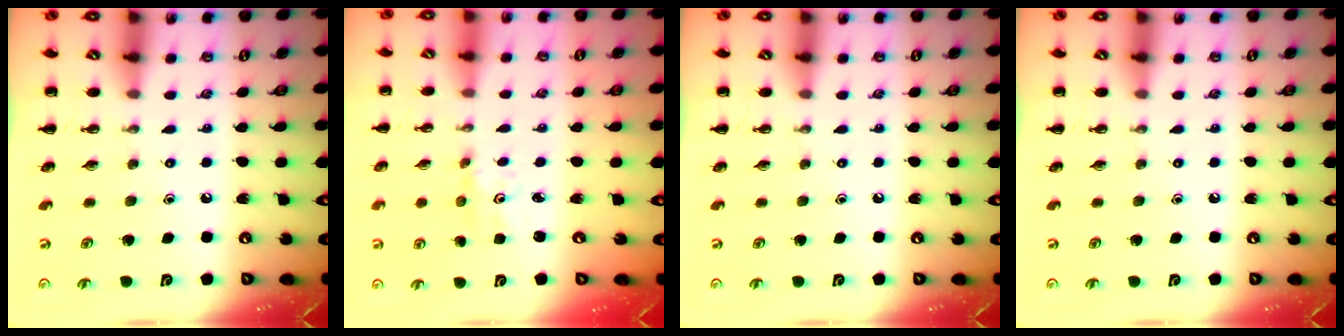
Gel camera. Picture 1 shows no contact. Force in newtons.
{"total": 1.6, "press": 1.6, "slide": 0.4}
{"total": 0.0}
{"total": 0.0}